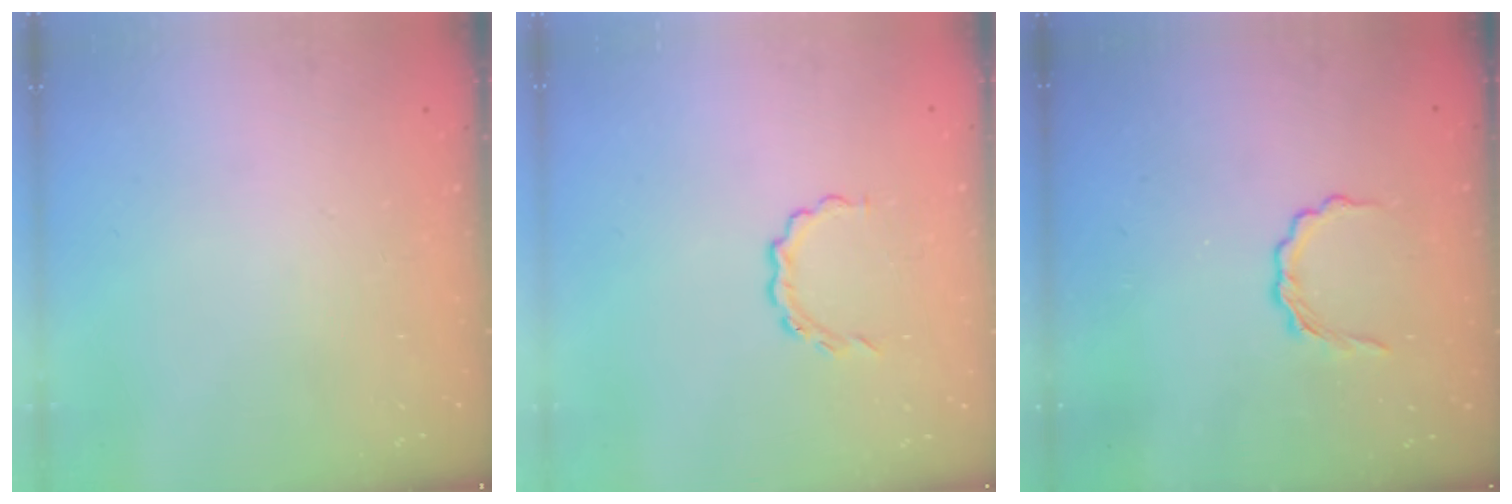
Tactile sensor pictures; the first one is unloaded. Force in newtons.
{"total": 4.2, "press": 4.0, "slide": 1.2}
{"total": 3.6, "press": 3.4, "slide": 1.2}